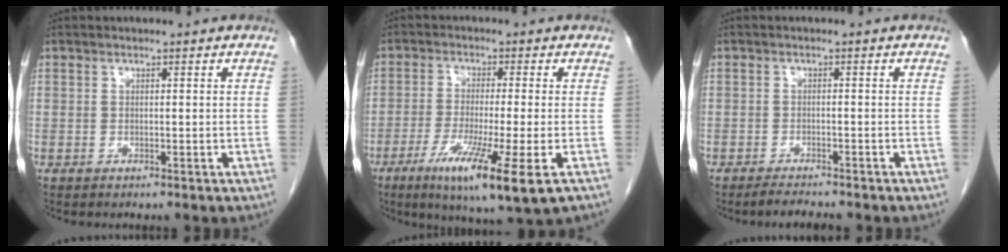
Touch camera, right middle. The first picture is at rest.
{"total": 12.3, "force": [-5.9, -0.1, 10.8], "torque": [-0.190, -0.041, -0.095]}
{"total": 2.6, "force": [-2.5, 0.3, 0.9], "torque": [-0.023, -0.010, -0.040]}